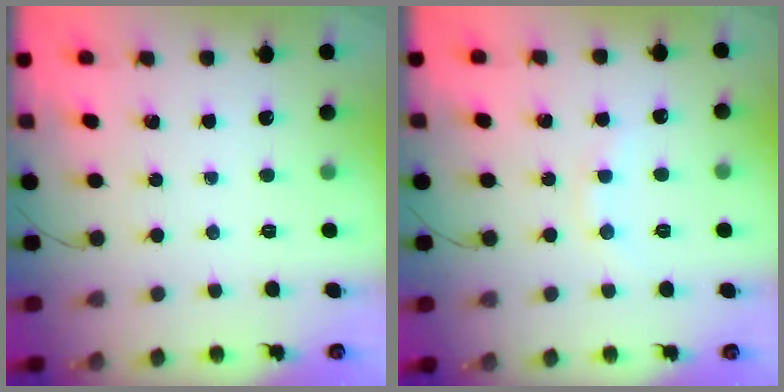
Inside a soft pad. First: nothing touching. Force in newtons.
{"total": 4.7, "press": 4.5, "slide": 1.4}